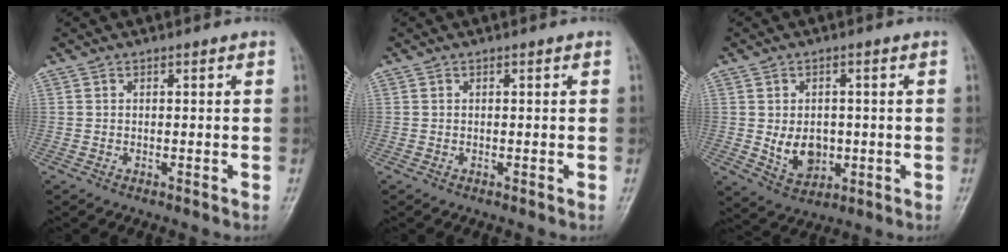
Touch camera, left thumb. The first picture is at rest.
{"total": 0.0}
{"total": 6.8, "force": [-0.4, 5.2, 4.3], "torque": [-0.047, -0.007, 0.007]}